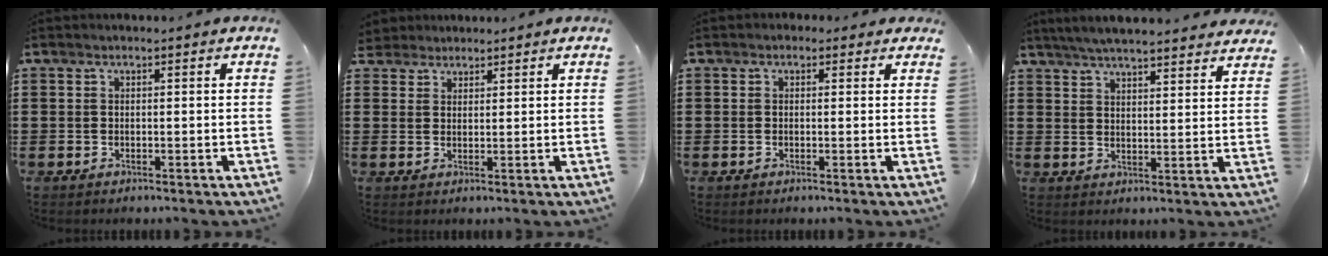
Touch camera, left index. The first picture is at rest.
{"total": 2.2, "force": [1.9, 1.0, -0.2], "torque": [-0.005, 0.009, 0.037]}
{"total": 1.0, "force": [0.2, 0.9, 0.4], "torque": [-0.009, 0.006, 0.002]}
{"total": 5.1, "force": [4.9, -0.2, 1.3], "torque": [-0.040, -0.020, 0.088]}